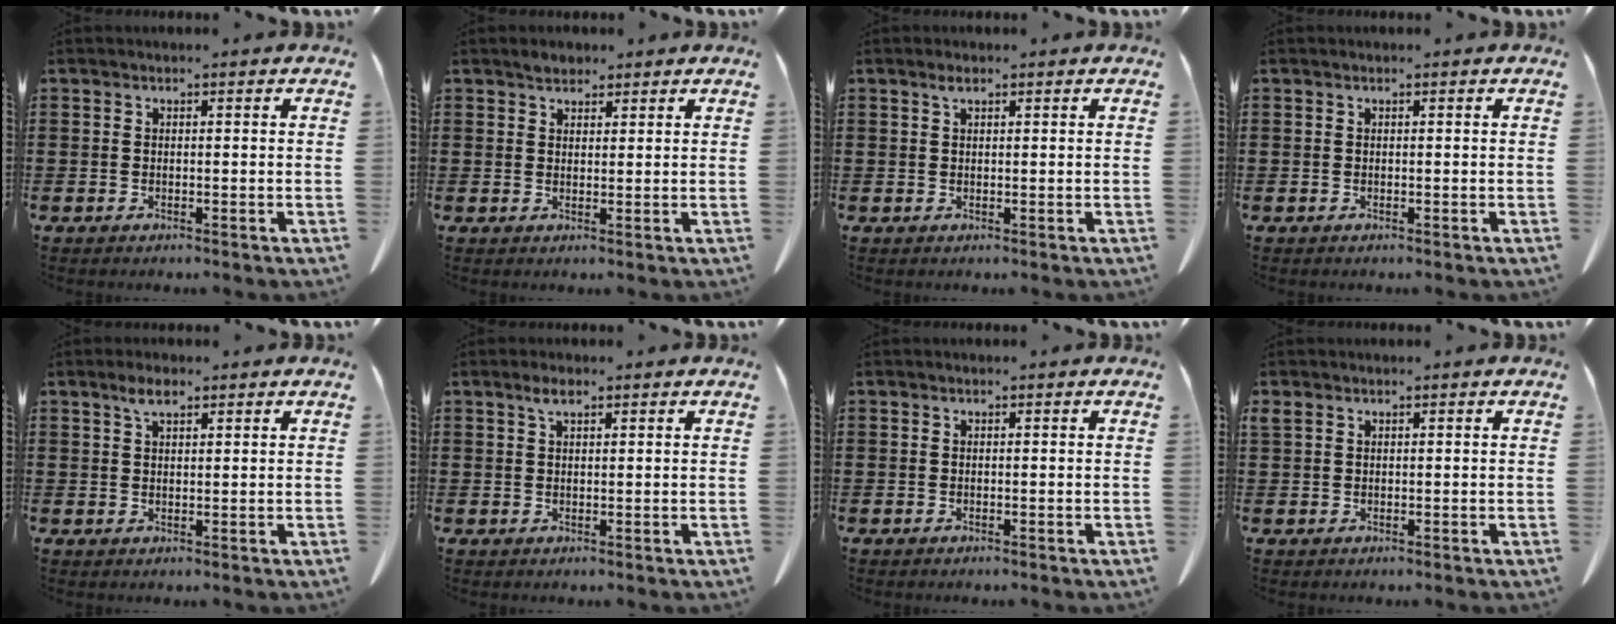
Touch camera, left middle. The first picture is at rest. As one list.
[{"total": 1.9, "force": [1.6, 0.8, 0.4], "torque": [-0.004, -0.001, 0.030]}, {"total": 1.3, "force": [0.7, 0.4, 1.1], "torque": [-0.022, 0.002, 0.011]}, {"total": 0.0}, {"total": 3.0, "force": [1.9, 0.9, 2.1], "torque": [-0.046, 0.004, 0.033]}, {"total": 2.2, "force": [1.3, 0.6, 1.7], "torque": [-0.037, 0.003, 0.022]}, {"total": 0.0}, {"total": 0.8, "force": [0.5, 0.4, 0.4], "torque": [-0.011, 0.002, 0.010]}]